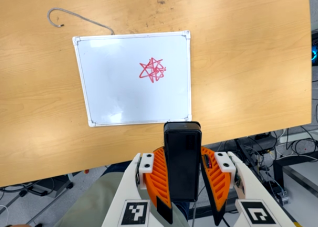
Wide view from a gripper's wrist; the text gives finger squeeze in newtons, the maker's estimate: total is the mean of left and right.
{"total": 9.9, "left": 8.2, "right": 11.6}